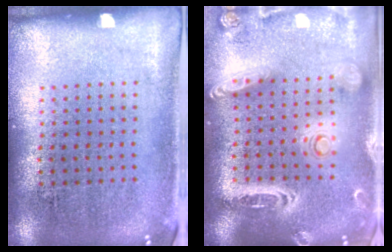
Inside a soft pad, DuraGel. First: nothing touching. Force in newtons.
{"total": 2.6, "press": 2.3, "slide": 1.2}